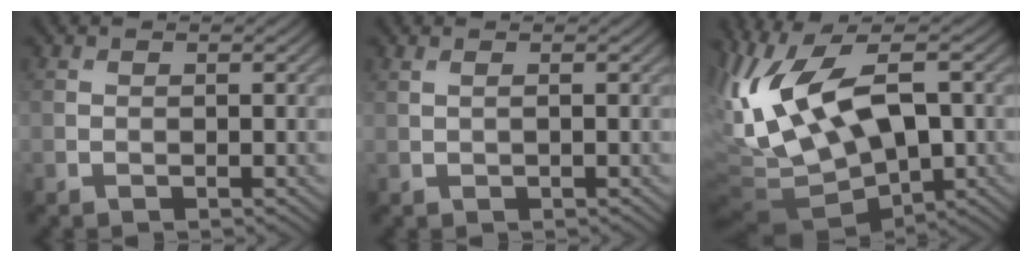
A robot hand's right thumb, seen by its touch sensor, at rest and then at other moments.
{"total": 0.6, "force": [0.3, -0.1, 0.5], "torque": [-0.013, 0.004, 0.007]}
{"total": 16.5, "force": [0.3, 7.9, 14.4], "torque": [-0.305, 0.002, 0.014]}